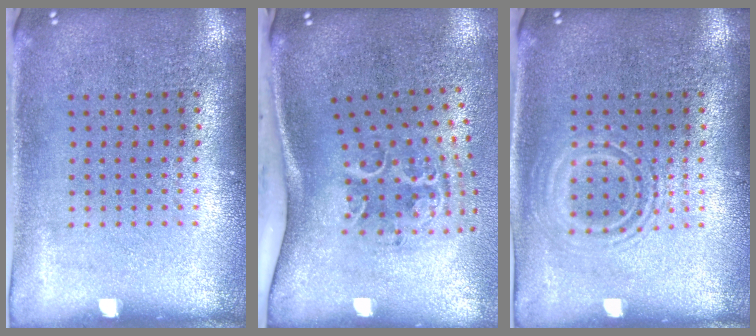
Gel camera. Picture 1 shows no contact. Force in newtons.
{"total": 2.2, "press": 1.3, "slide": 1.8}
{"total": 1.1, "press": 1.1, "slide": 0.2}